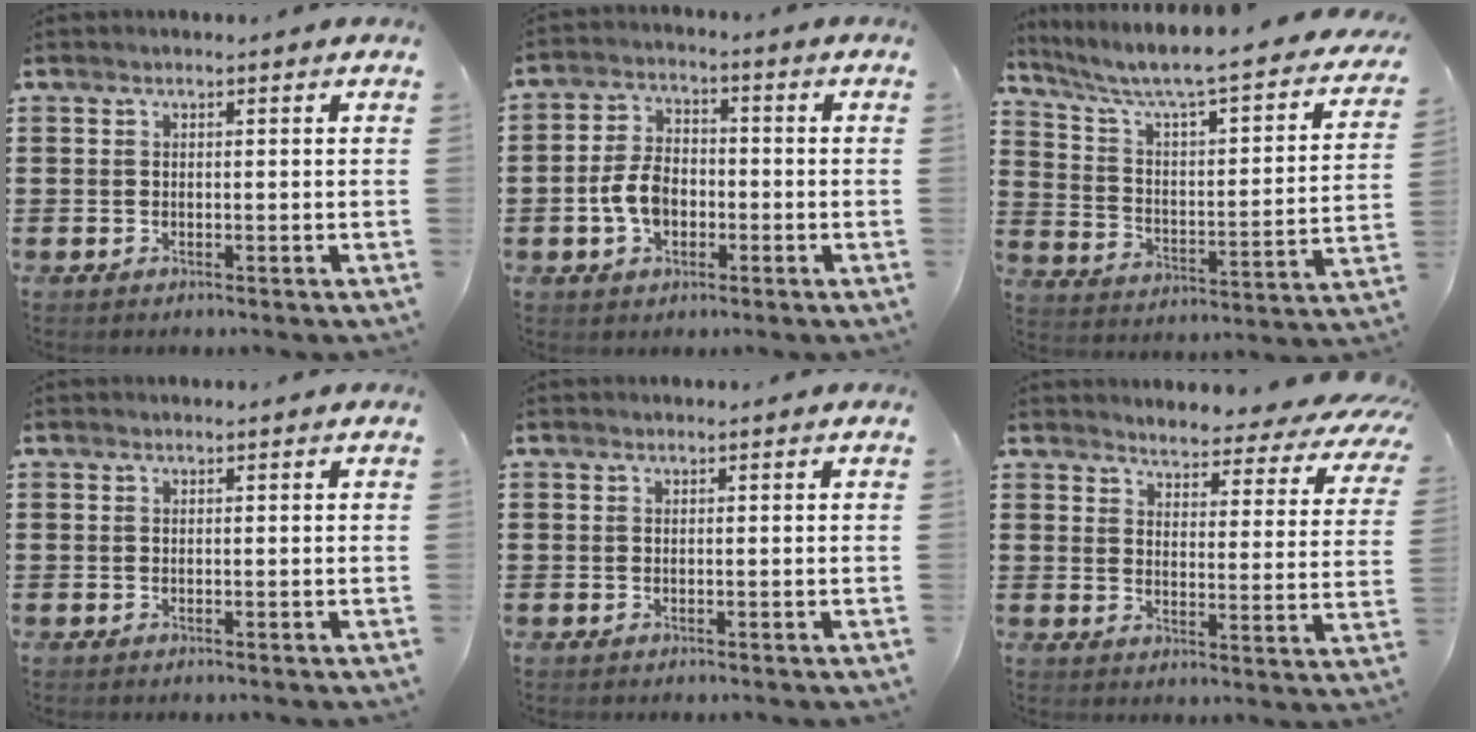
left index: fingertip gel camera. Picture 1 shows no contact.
{"total": 6.4, "force": [-1.7, 4.2, 4.5], "torque": [-0.109, 0.005, -0.037]}
{"total": 5.8, "force": [4.4, 0.4, 3.8], "torque": [-0.094, -0.044, 0.063]}
{"total": 0.0}
{"total": 0.0}
{"total": 3.7, "force": [3.6, 0.2, 0.5], "torque": [-0.026, -0.034, 0.057]}